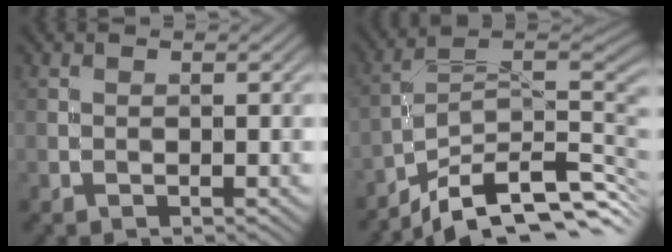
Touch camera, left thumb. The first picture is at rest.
{"total": 11.7, "force": [-7.0, 4.0, 8.4], "torque": [-0.155, 0.004, -0.117]}